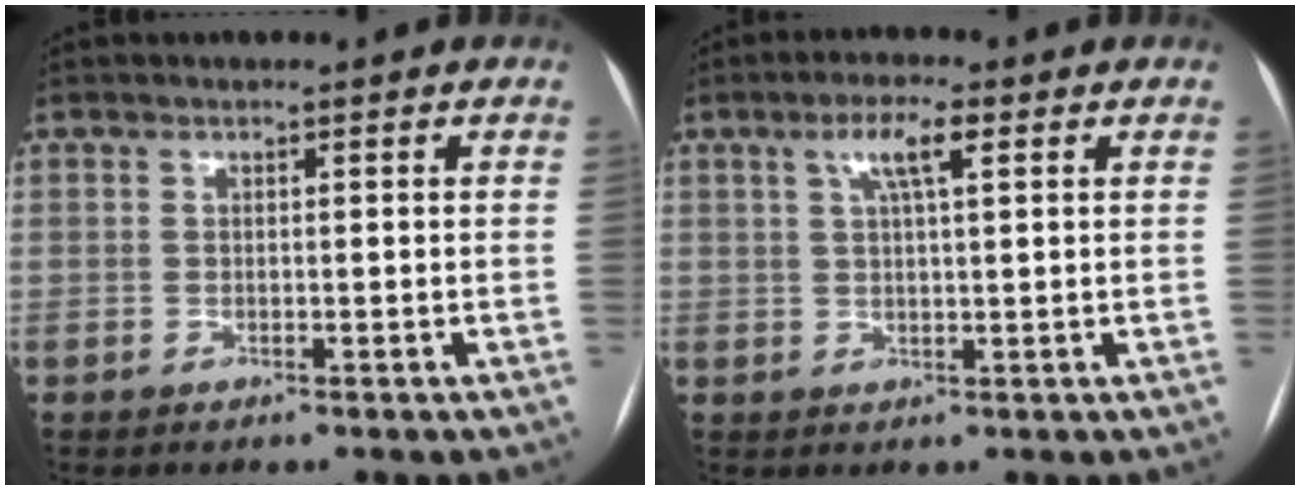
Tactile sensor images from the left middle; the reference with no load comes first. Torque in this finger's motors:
{"motor_torque": [0.71, -0.24, 0.09, 0.04]}